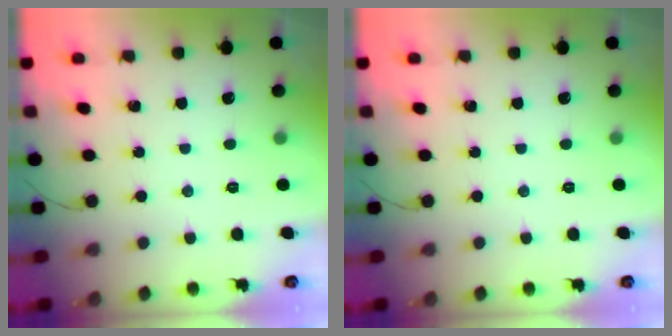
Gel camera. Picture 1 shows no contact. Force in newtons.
{"total": 0.0}